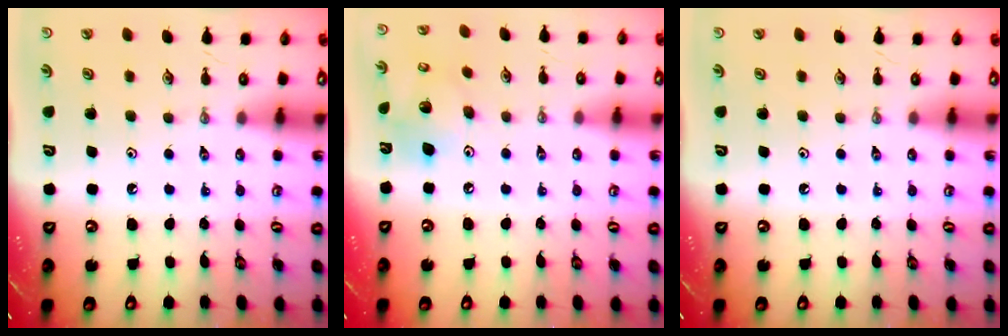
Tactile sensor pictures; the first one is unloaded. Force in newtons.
{"total": 11.7, "press": 11.5, "slide": 2.2}
{"total": 0.0}